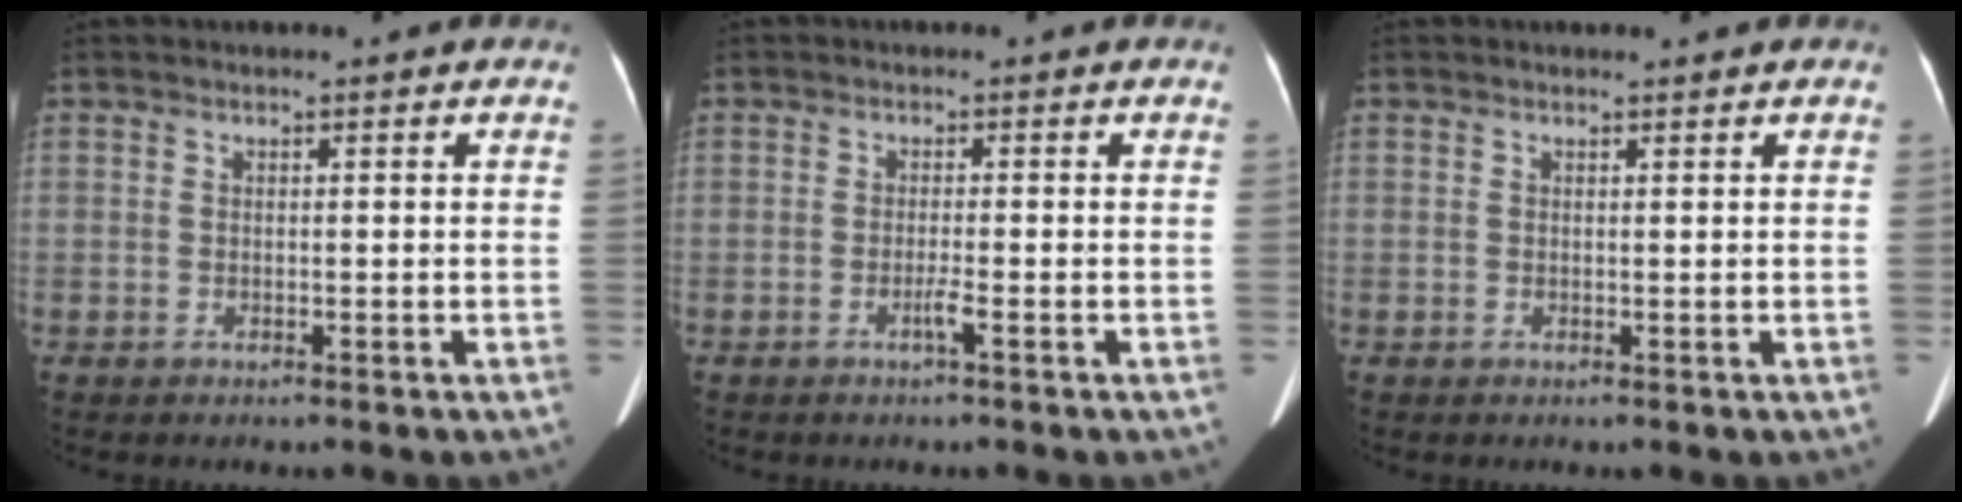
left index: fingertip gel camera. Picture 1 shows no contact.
{"total": 1.2, "force": [-0.7, -0.3, 0.9], "torque": [-0.019, -0.002, -0.012]}
{"total": 0.7, "force": [0.7, 0.1, 0.1], "torque": [-0.009, 0.000, 0.011]}